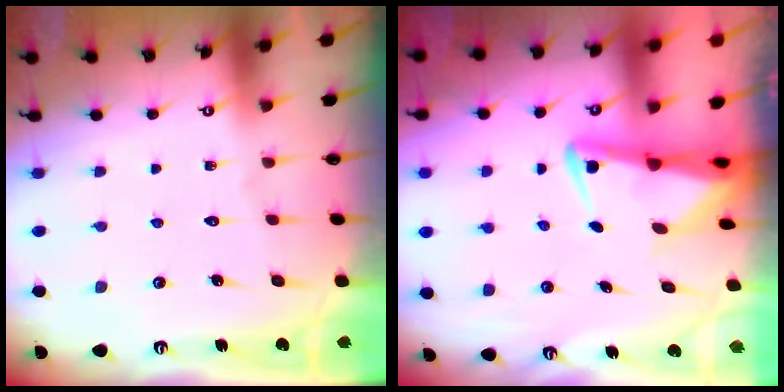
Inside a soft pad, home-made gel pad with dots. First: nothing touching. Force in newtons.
{"total": 3.6, "press": 3.5, "slide": 0.7}